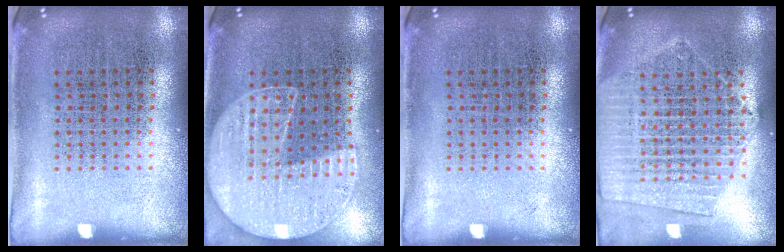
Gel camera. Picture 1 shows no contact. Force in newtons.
{"total": 1.3, "press": 1.2, "slide": 0.3}
{"total": 0.0}
{"total": 1.9, "press": 1.7, "slide": 0.7}